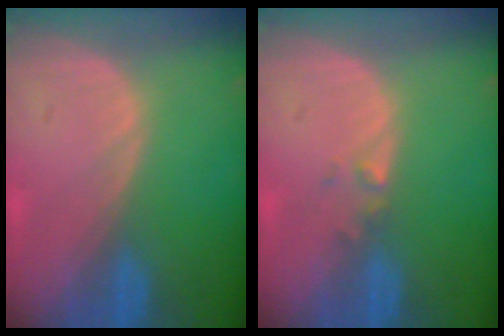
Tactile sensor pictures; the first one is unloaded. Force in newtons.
{"total": 1.3, "press": 1.0, "slide": 0.8}